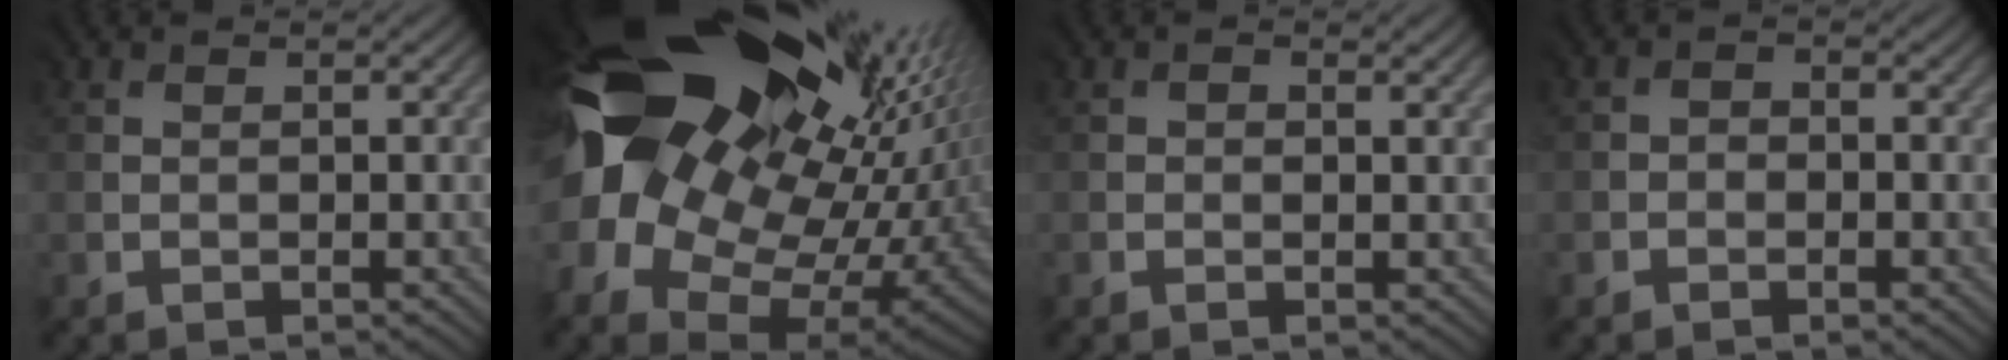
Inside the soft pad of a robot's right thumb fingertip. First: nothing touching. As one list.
[{"total": 22.0, "force": [7.7, 15.3, 13.9], "torque": [-0.335, -0.003, 0.171]}, {"total": 0.8, "force": [0.3, 0.4, 0.6], "torque": [-0.012, -0.002, 0.002]}, {"total": 1.0, "force": [-0.8, 0.6, -0.1], "torque": [0.001, 0.000, -0.020]}]